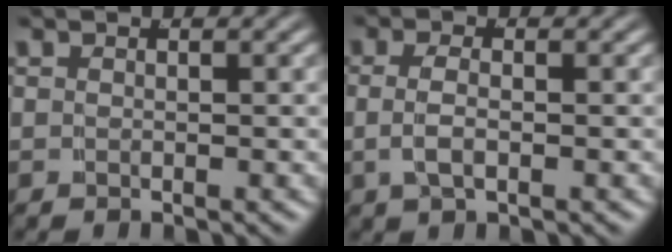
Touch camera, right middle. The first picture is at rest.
{"total": 2.5, "force": [-0.1, 1.2, 2.2], "torque": [-0.046, -0.003, -0.003]}